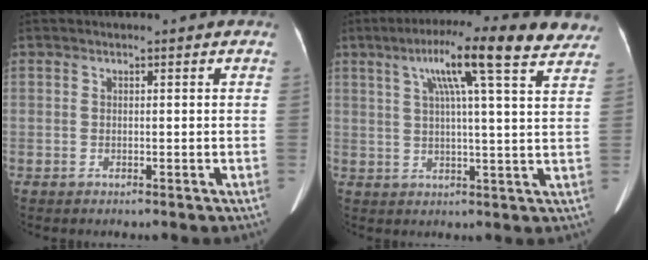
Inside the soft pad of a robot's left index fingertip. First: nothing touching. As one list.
[{"total": 14.9, "force": [9.5, 0.8, 11.4], "torque": [-0.177, 0.039, 0.121]}]